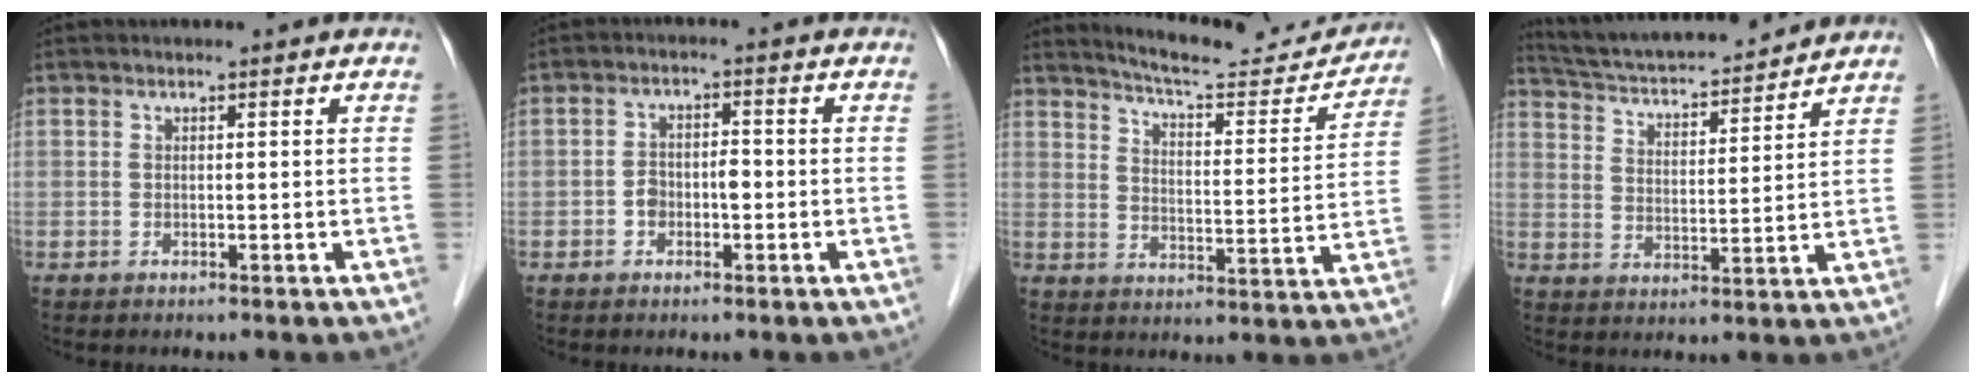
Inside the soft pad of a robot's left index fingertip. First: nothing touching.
{"total": 3.1, "force": [-1.3, 2.0, 2.1], "torque": [-0.039, 0.012, -0.024]}
{"total": 15.3, "force": [14.8, 1.7, 3.4], "torque": [-0.047, -0.035, 0.193]}
{"total": 15.8, "force": [14.7, 1.9, 5.4], "torque": [-0.096, 0.018, 0.230]}